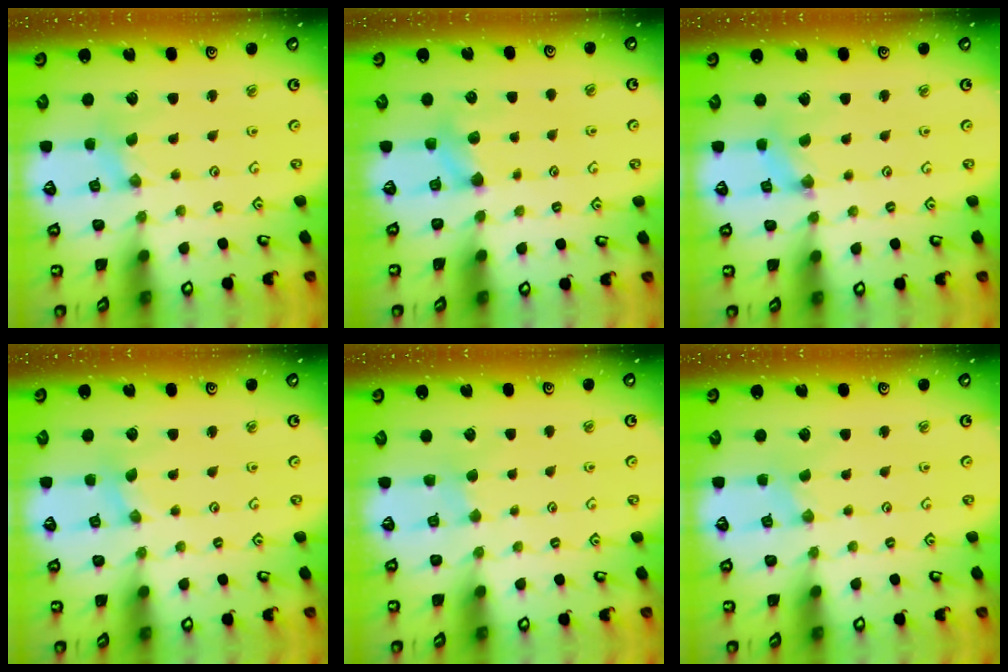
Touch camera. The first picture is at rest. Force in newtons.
{"total": 4.8, "press": 4.7, "slide": 0.9}
{"total": 1.9, "press": 1.8, "slide": 0.3}
{"total": 0.8, "press": 0.8, "slide": 0.2}
{"total": 2.0, "press": 2.0, "slide": 0.3}
{"total": 0.0}